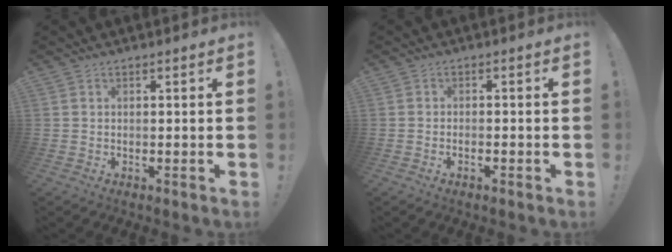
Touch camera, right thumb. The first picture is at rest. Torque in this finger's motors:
{"motor_torque": [0.27, -0.36, 0.11, 0.01, 0.02]}